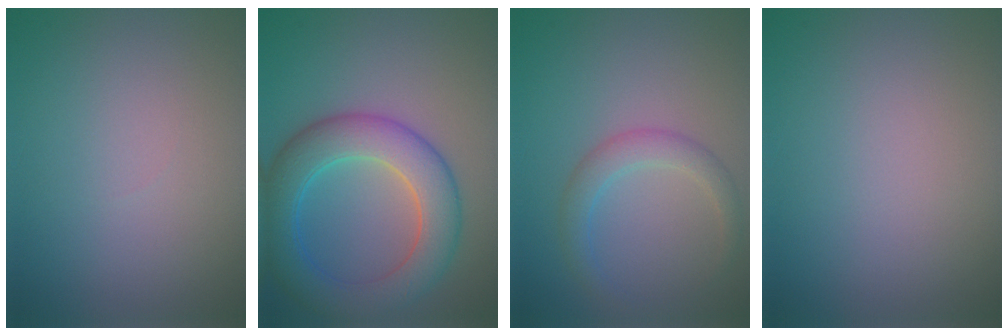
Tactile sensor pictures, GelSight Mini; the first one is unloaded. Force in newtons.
{"total": 7.1, "press": 7.1, "slide": 0.1}
{"total": 2.4, "press": 2.4, "slide": 0.1}
{"total": 0.0}